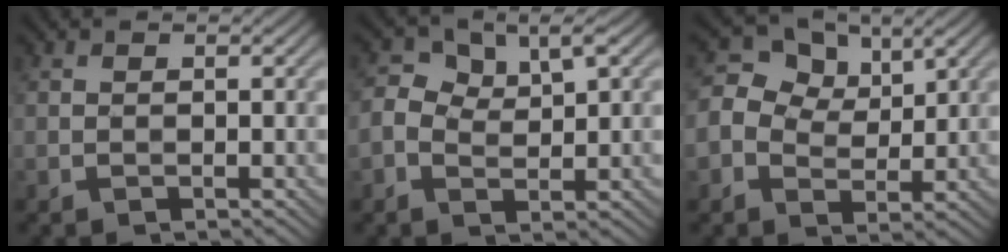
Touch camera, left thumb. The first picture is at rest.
{"total": 4.7, "force": [1.1, 2.7, 3.6], "torque": [-0.076, 0.002, 0.018]}
{"total": 5.4, "force": [1.6, 4.1, 3.2], "torque": [-0.068, 0.006, 0.018]}